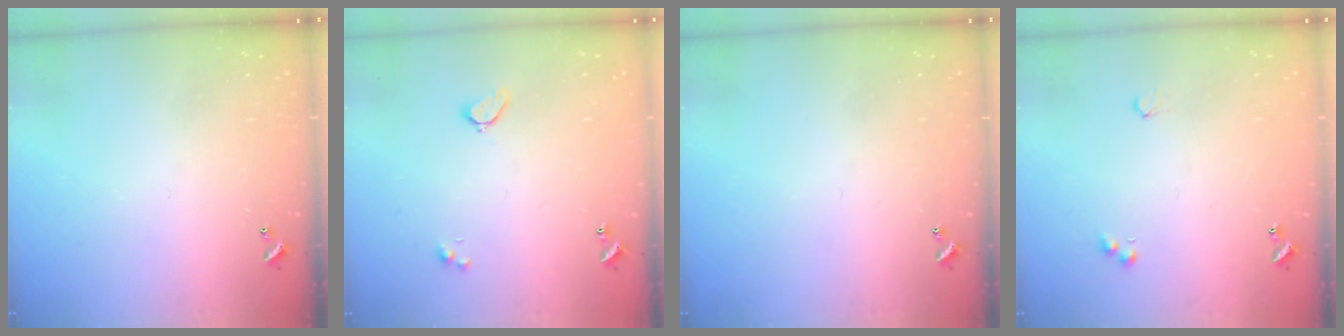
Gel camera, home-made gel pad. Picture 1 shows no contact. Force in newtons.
{"total": 2.0, "press": 1.9, "slide": 0.6}
{"total": 0.0}
{"total": 3.9, "press": 3.8, "slide": 0.6}